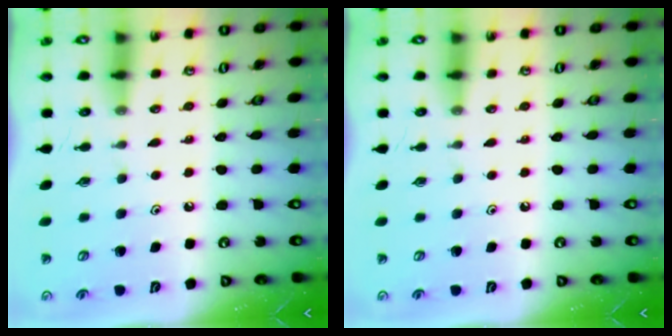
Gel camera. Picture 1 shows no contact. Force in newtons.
{"total": 0.0}